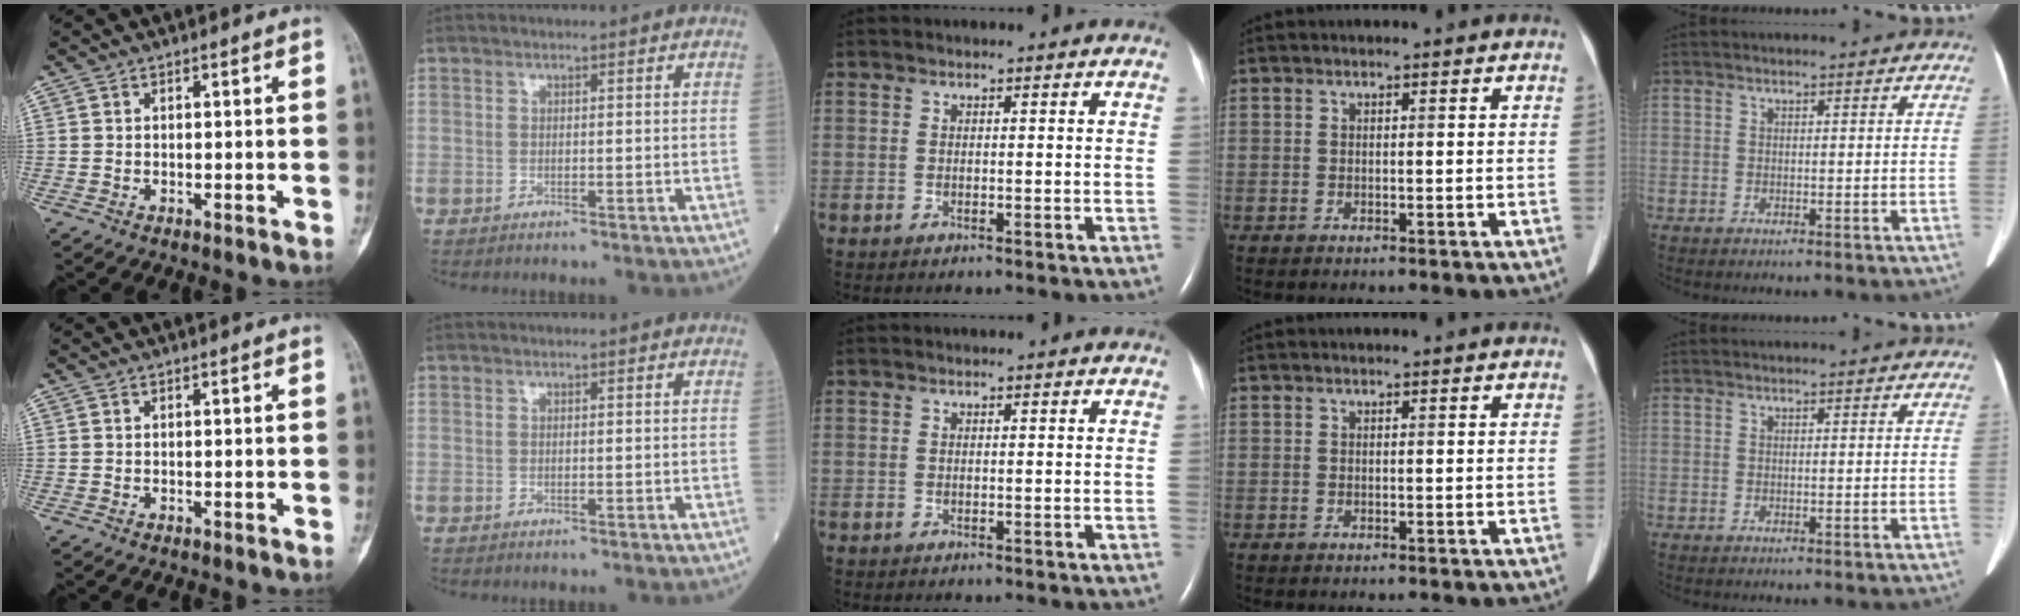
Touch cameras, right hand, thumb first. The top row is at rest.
{}